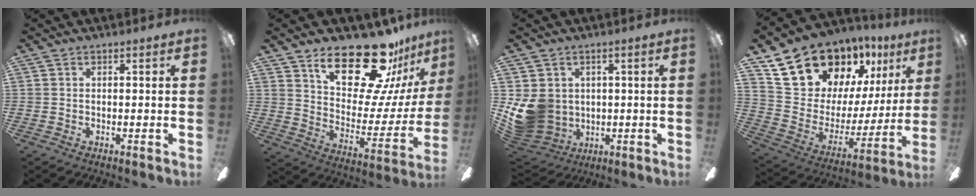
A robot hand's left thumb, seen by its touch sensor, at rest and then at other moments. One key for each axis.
{"total": 24.3, "fx": 17.5, "fy": 9.6, "fz": 13.8, "tx": -0.196, "ty": -0.123, "tz": 0.298}
{"total": 10.7, "fx": 0.2, "fy": 9.8, "fz": 4.1, "tx": -0.110, "ty": -0.011, "tz": 0.008}
{"total": 22.4, "fx": 16.2, "fy": 12.5, "fz": 9.0, "tx": -0.156, "ty": -0.101, "tz": 0.318}